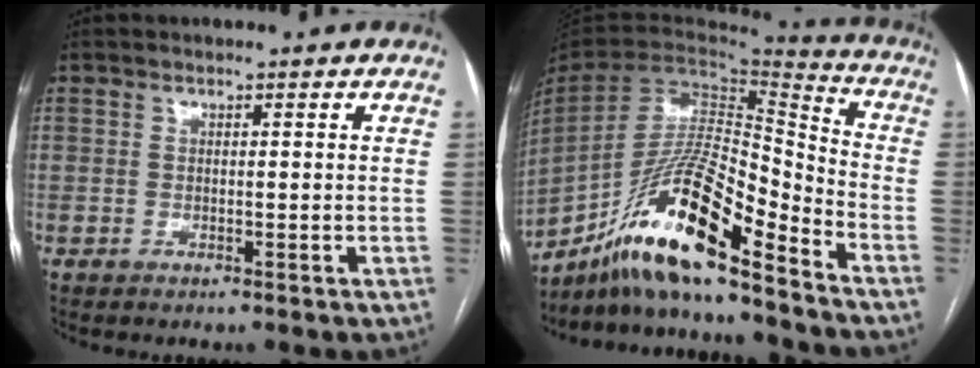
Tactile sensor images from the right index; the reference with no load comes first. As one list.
[{"total": 18.8, "force": [-13.9, 1.9, 12.6], "torque": [-0.260, -0.001, -0.256]}]